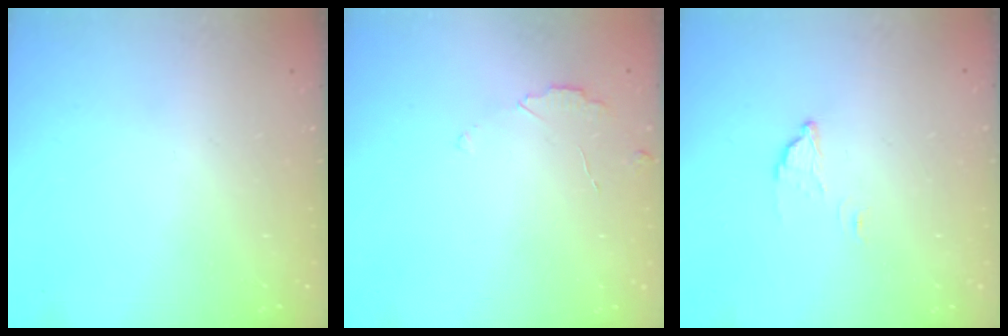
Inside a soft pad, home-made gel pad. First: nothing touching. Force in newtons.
{"total": 2.7, "press": 2.6, "slide": 0.3}
{"total": 2.5, "press": 2.5, "slide": 0.1}